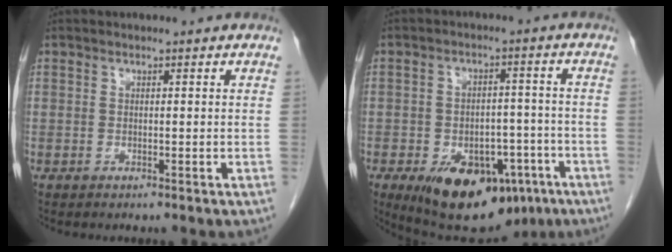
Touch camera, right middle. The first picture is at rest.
{"total": 17.1, "force": [-9.1, 9.5, 11.0], "torque": [-0.177, 0.005, -0.123]}